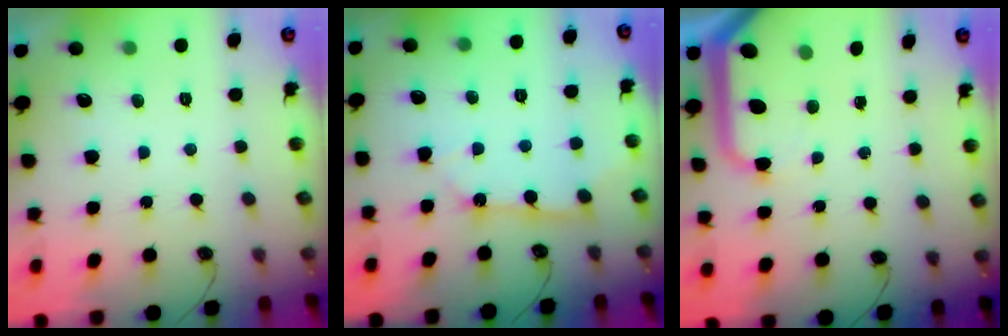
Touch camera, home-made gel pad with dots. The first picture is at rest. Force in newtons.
{"total": 7.5, "press": 7.5, "slide": 0.9}
{"total": 9.9, "press": 9.8, "slide": 1.1}